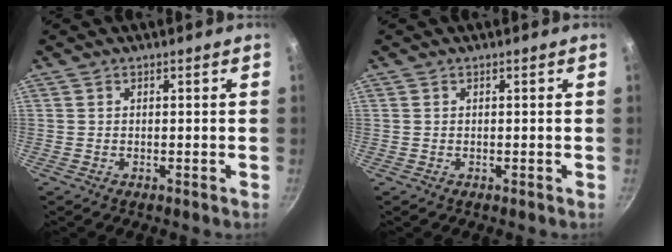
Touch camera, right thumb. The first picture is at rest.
{"total": 0.0}